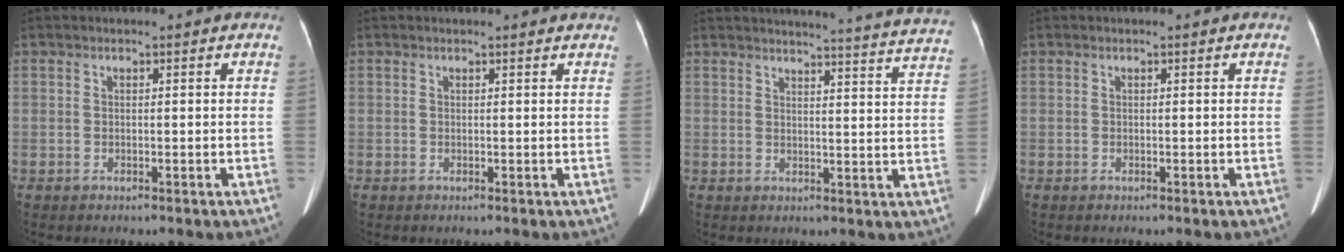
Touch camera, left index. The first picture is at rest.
{"total": 2.5, "force": [2.3, 0.3, 0.7], "torque": [-0.016, 0.007, 0.017]}
{"total": 22.3, "force": [21.7, -0.1, 5.4], "torque": [-0.072, -0.087, 0.234]}
{"total": 0.0}